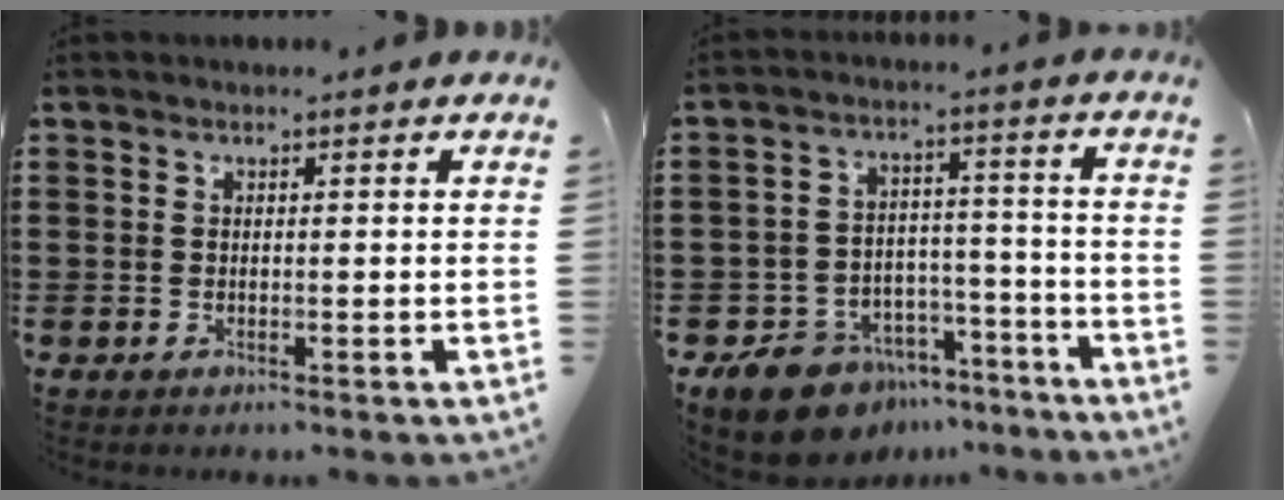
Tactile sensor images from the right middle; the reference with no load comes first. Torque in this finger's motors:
{"motor_torque": [0.21, -0.05, 0.20, 0.06]}